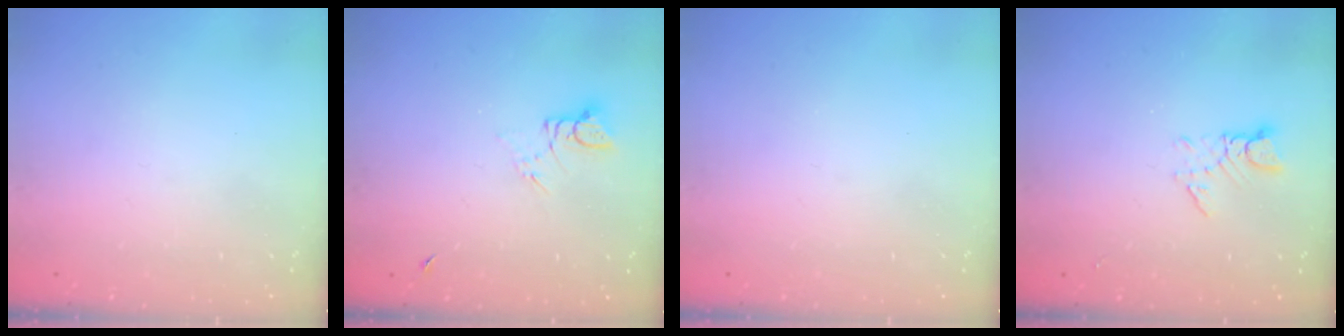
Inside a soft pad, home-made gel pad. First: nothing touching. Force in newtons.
{"total": 1.5, "press": 1.5, "slide": 0.2}
{"total": 0.0}
{"total": 3.0, "press": 3.0, "slide": 0.3}